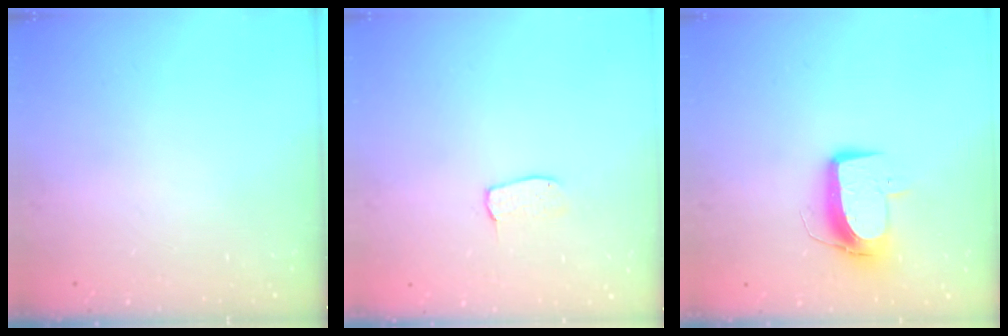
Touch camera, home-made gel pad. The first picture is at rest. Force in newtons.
{"total": 4.0, "press": 4.0, "slide": 0.2}
{"total": 10.3, "press": 10.3, "slide": 0.8}